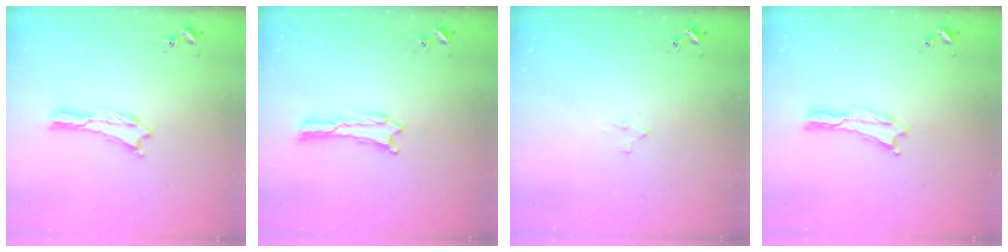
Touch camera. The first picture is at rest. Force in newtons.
{"total": 0.0}
{"total": 2.2, "press": 2.2, "slide": 0.2}
{"total": 0.0}